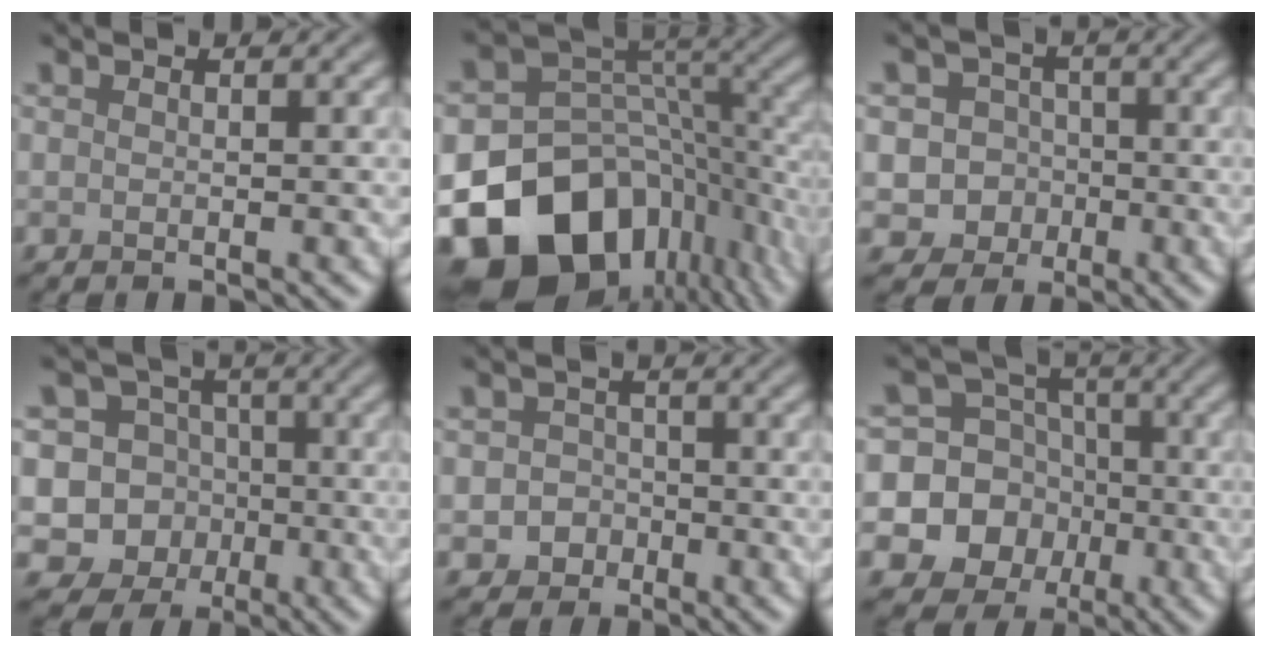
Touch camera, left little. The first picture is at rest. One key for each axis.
{"total": 17.7, "fx": -8.3, "fy": 12.6, "fz": 9.2, "tx": -0.203, "ty": -0.023, "tz": -0.134}
{"total": 6.6, "fx": -1.7, "fy": 6.3, "fz": 1.4, "tx": -0.009, "ty": 0.010, "tz": -0.055}
{"total": 11.4, "fx": -2.3, "fy": 10.9, "fz": 2.4, "tx": -0.068, "ty": 0.015, "tz": -0.055}
{"total": 2.5, "fx": -1.0, "fy": 2.3, "fz": 0.4, "tx": 0.013, "ty": 0.007, "tz": -0.025}
{"total": 14.5, "fx": -4.1, "fy": 13.6, "fz": 2.7, "tx": -0.095, "ty": -0.019, "tz": -0.081}